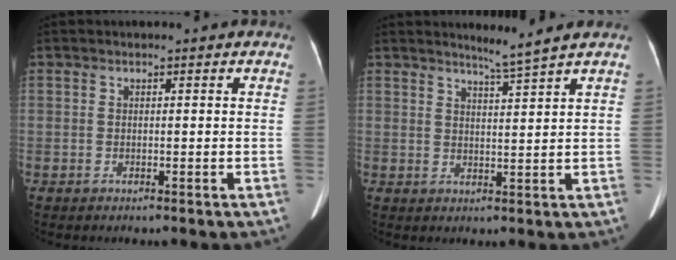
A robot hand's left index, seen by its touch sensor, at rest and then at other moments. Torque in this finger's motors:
{"motor_torque": [-0.31, -0.61, -0.01, 0.04]}